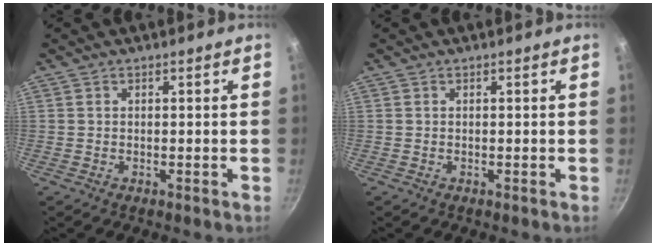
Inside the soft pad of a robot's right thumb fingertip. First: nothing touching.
{"total": 0.0}